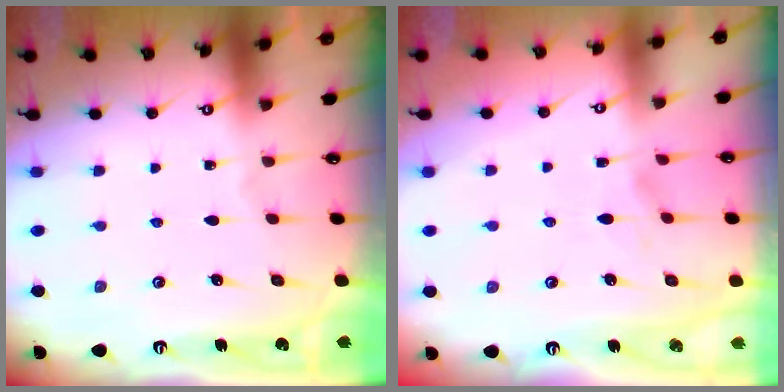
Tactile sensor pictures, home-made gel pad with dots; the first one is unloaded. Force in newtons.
{"total": 2.9, "press": 2.7, "slide": 1.0}